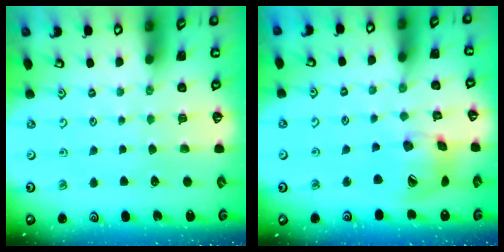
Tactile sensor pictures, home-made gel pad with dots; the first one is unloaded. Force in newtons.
{"total": 18.9, "press": 18.6, "slide": 2.9}